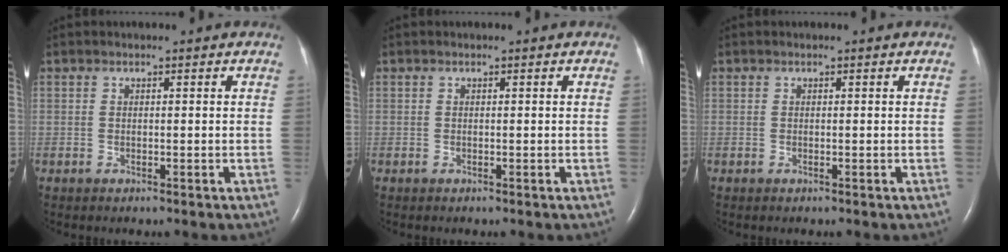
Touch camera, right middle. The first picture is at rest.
{"total": 0.0}
{"total": 0.0}